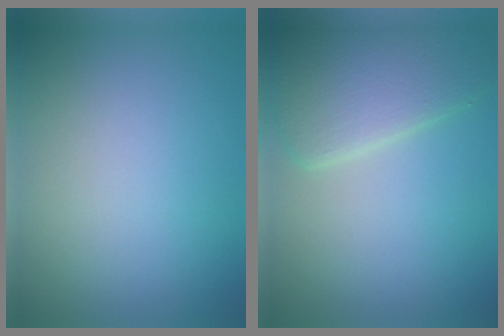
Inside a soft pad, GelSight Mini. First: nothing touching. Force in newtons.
{"total": 6.3, "press": 6.3, "slide": 0.4}